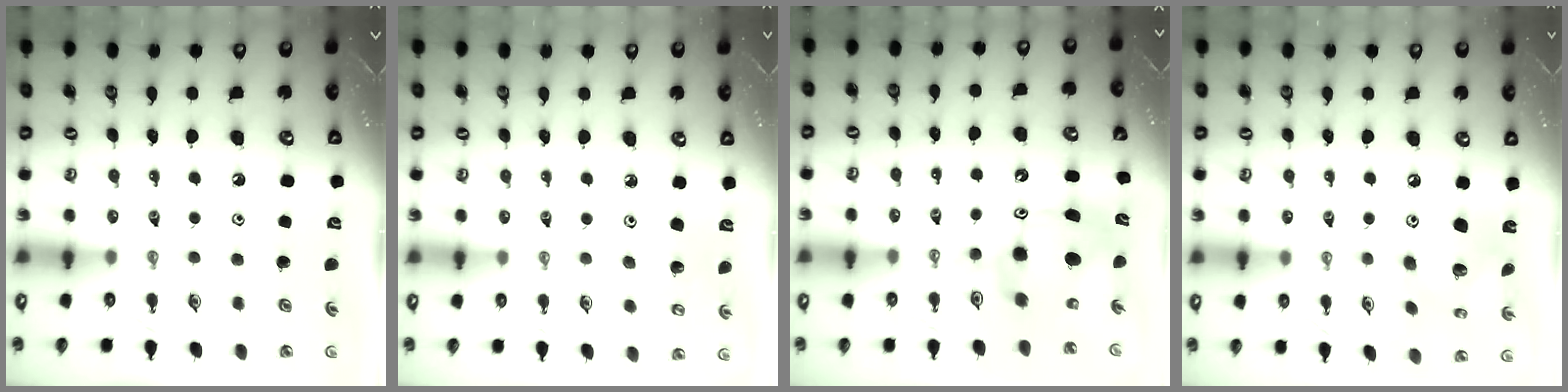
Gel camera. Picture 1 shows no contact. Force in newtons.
{"total": 4.0, "press": 3.9, "slide": 0.9}
{"total": 9.1, "press": 9.0, "slide": 0.8}
{"total": 12.3, "press": 12.2, "slide": 1.1}